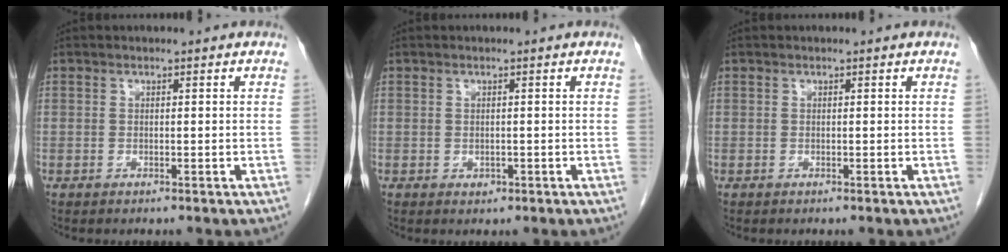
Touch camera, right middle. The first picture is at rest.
{"total": 0.8, "force": [-0.3, 0.6, 0.4], "torque": [-0.009, -0.001, 0.000]}
{"total": 0.0}